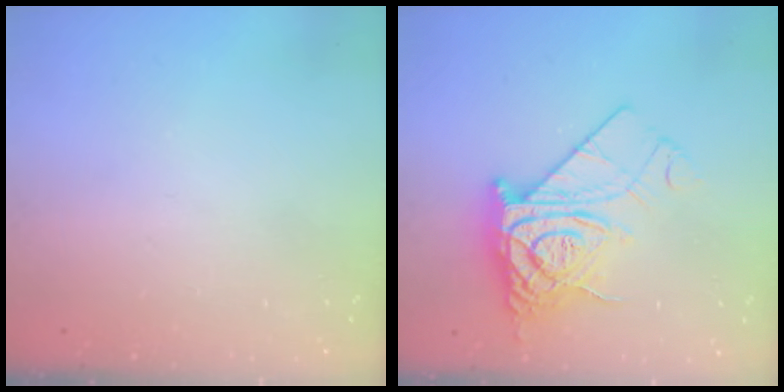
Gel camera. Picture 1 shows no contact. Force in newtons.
{"total": 12.9, "press": 12.8, "slide": 1.5}